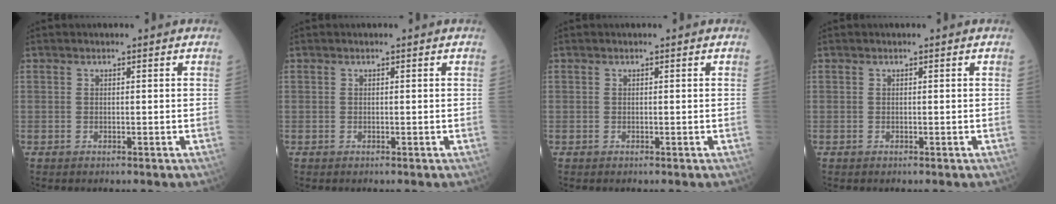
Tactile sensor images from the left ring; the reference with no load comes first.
{"total": 0.0}
{"total": 0.0}
{"total": 0.0}